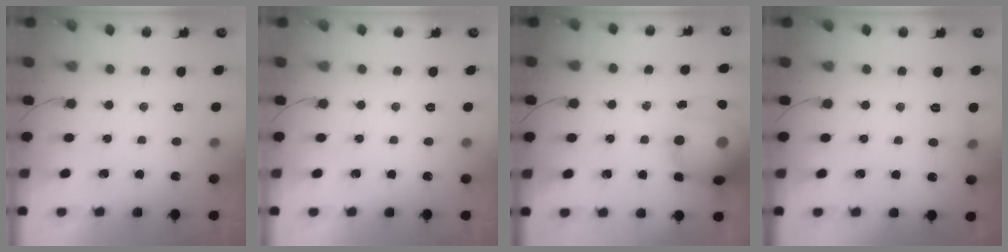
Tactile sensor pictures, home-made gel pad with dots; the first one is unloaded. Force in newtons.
{"total": 0.0}
{"total": 20.2, "press": 18.3, "slide": 8.7}
{"total": 4.7, "press": 4.2, "slide": 2.2}